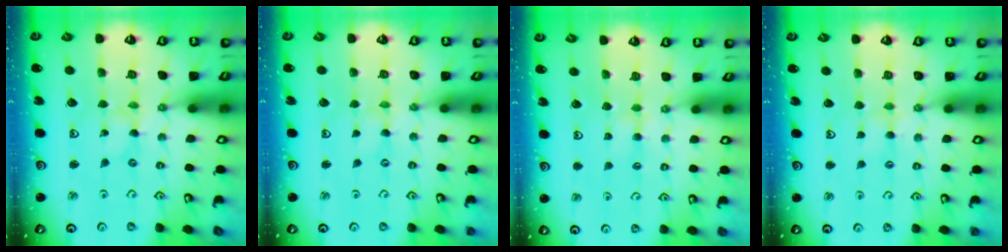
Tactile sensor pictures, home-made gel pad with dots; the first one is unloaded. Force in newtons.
{"total": 0.0}
{"total": 3.6, "press": 3.5, "slide": 0.6}
{"total": 3.5, "press": 3.4, "slide": 0.6}